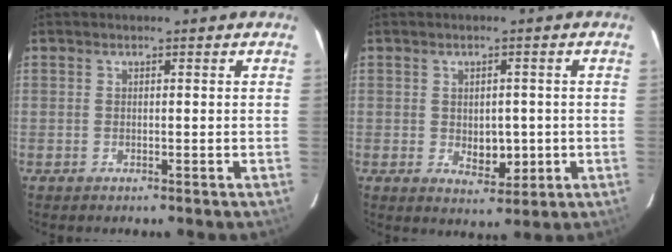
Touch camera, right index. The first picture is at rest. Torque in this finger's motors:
{"motor_torque": [0.12, -0.02, 0.08, 0.01]}